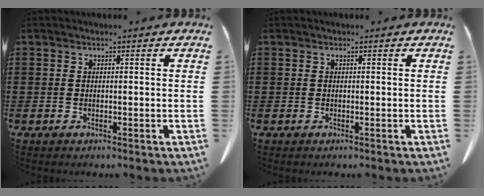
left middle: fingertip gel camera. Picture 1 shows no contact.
{"total": 0.0}